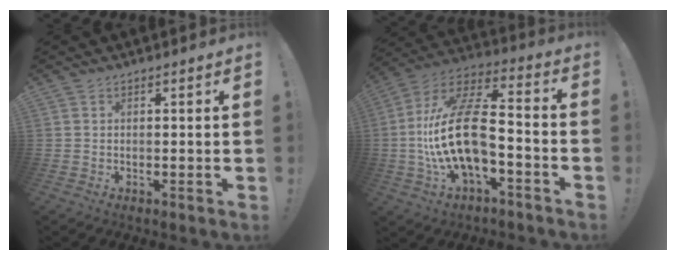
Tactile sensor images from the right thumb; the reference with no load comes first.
{"total": 21.1, "force": [-3.7, 9.4, 18.5], "torque": [-0.363, 0.027, -0.059]}